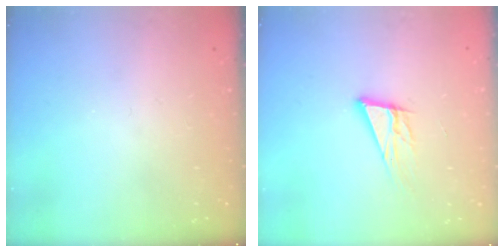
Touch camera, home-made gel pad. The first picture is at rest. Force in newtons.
{"total": 12.2, "press": 11.7, "slide": 3.4}